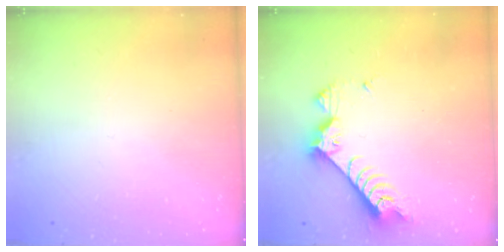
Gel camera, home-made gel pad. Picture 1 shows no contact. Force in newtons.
{"total": 7.7, "press": 7.6, "slide": 1.2}